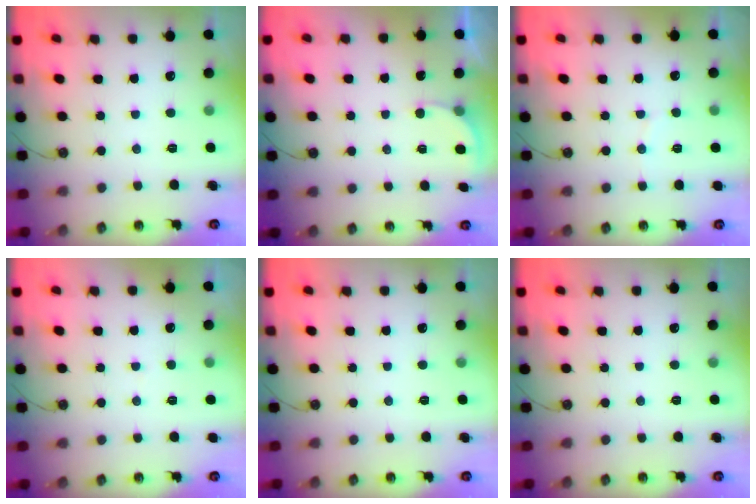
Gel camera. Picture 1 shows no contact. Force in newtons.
{"total": 2.4, "press": 2.4, "slide": 0.2}
{"total": 2.7, "press": 2.4, "slide": 1.2}
{"total": 3.5, "press": 3.5, "slide": 0.4}
{"total": 0.0}
{"total": 0.0}